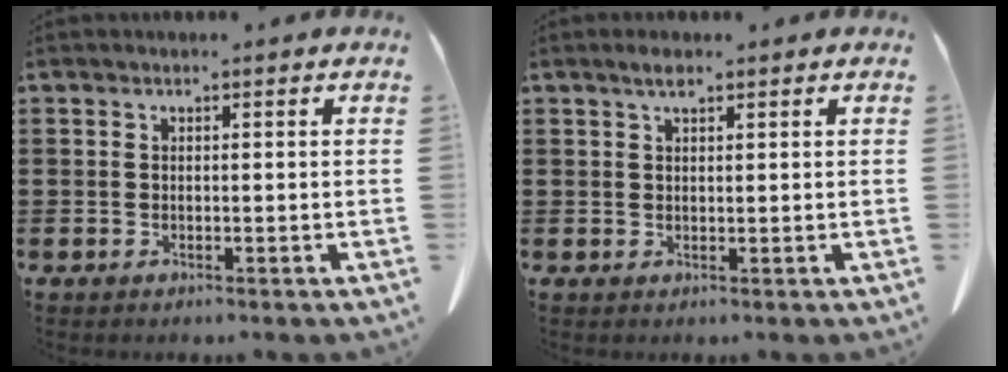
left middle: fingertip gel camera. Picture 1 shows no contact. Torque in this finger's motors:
{"motor_torque": [0.25, 0.43, -0.05, 0.01]}